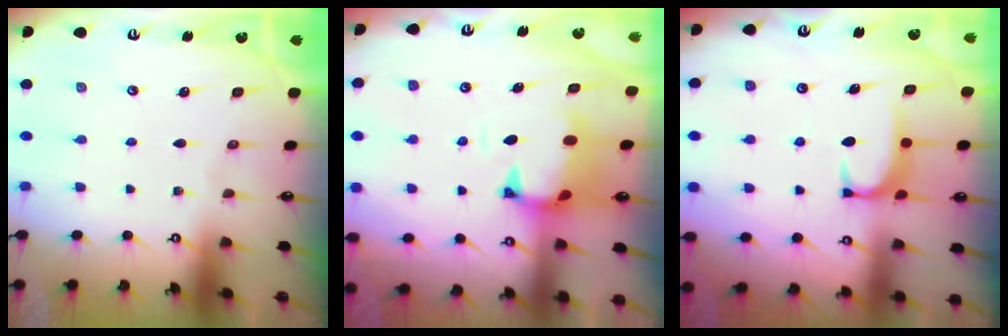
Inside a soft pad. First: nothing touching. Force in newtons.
{"total": 1.1, "press": 0.3, "slide": 1.1}
{"total": 1.7, "press": 1.6, "slide": 0.5}